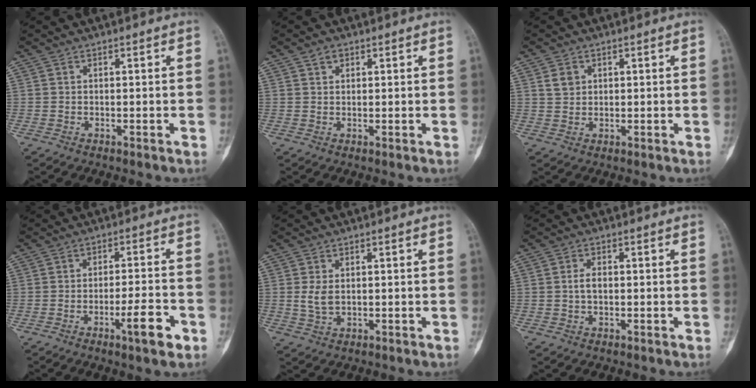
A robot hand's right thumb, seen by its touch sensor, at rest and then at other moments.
{"total": 1.6, "force": [1.0, 1.1, 0.7], "torque": [-0.005, -0.002, 0.015]}
{"total": 2.7, "force": [1.1, 2.1, 1.2], "torque": [-0.013, -0.002, 0.024]}
{"total": 7.1, "force": [-3.4, 1.4, 6.1], "torque": [-0.093, 0.018, -0.049]}
{"total": 3.2, "force": [0.3, 2.0, 2.5], "torque": [-0.049, -0.004, 0.010]}
{"total": 2.2, "force": [0.0, 1.3, 1.8], "torque": [-0.035, 0.006, -0.004]}